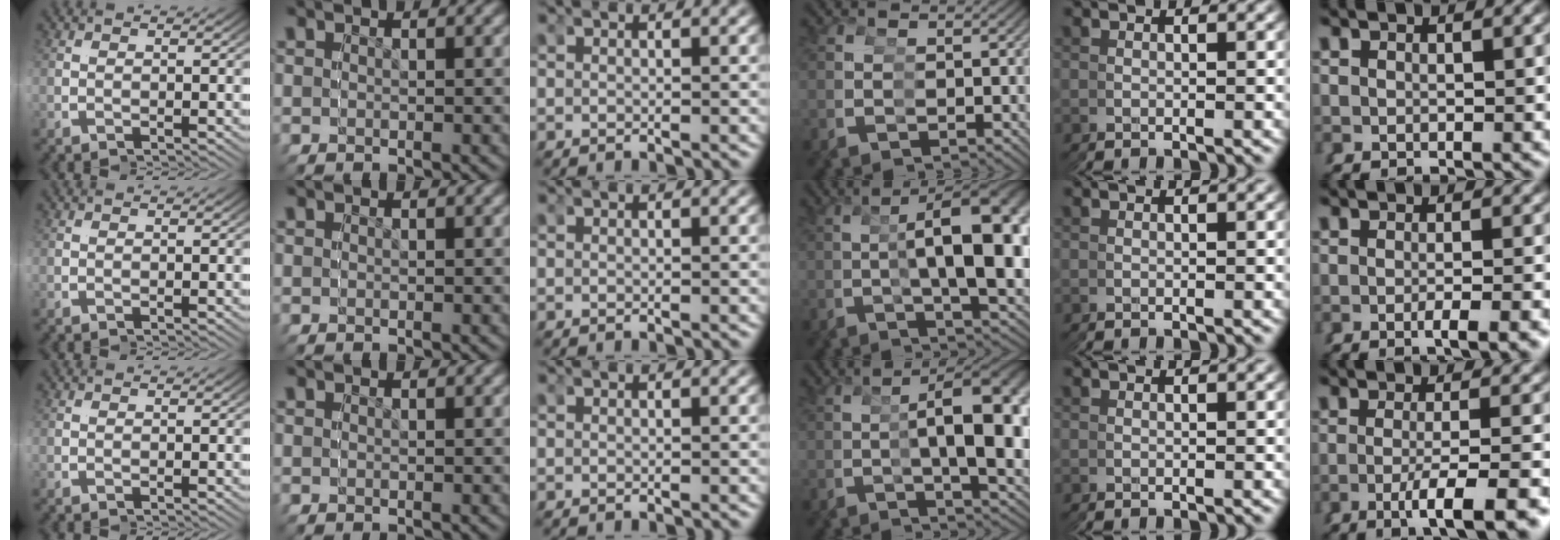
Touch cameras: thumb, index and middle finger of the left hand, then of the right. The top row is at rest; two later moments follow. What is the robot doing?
{"motion": "grasp_and_lifting", "object": "cubes"}